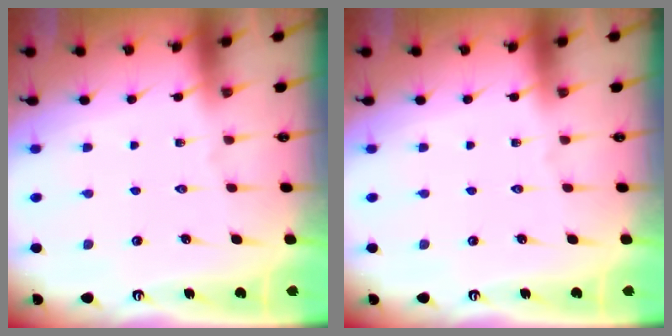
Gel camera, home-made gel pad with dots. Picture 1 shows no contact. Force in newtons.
{"total": 0.0}